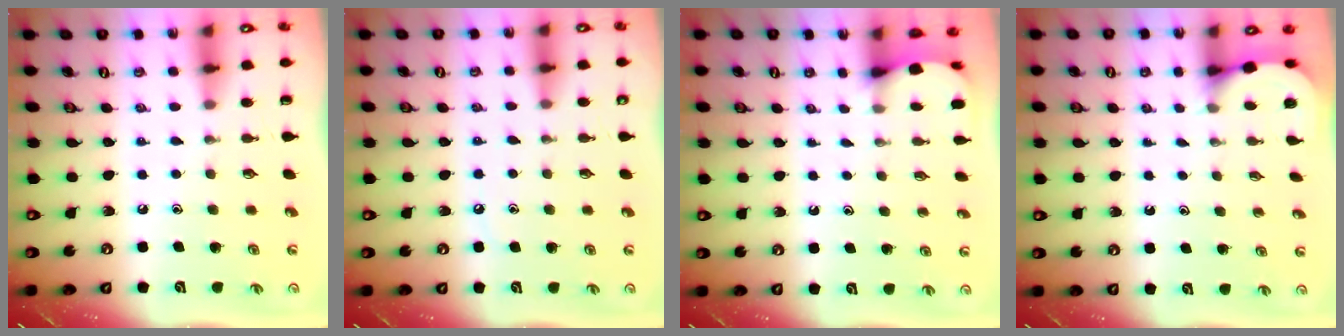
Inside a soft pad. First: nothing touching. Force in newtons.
{"total": 4.9, "press": 4.9, "slide": 0.7}
{"total": 2.4, "press": 2.4, "slide": 0.3}
{"total": 2.6, "press": 2.6, "slide": 0.2}